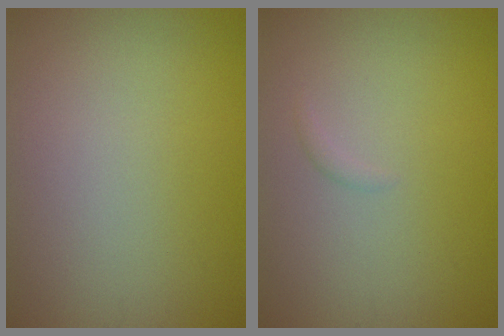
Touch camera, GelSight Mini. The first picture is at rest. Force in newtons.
{"total": 0.5, "press": 0.5, "slide": 0.1}